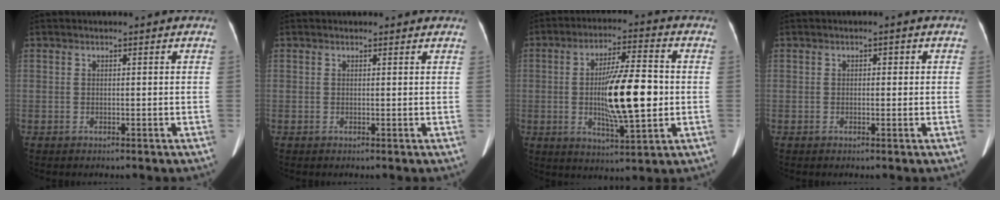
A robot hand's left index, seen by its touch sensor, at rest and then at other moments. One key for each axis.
{"total": 1.4, "fx": 1.2, "fy": 0.6, "fz": 0.3, "tx": -0.006, "ty": 0.005, "tz": 0.010}
{"total": 13.1, "fx": -0.8, "fy": 2.1, "fz": 12.9, "tx": -0.227, "ty": -0.006, "tz": -0.012}
{"total": 1.2, "fx": 0.1, "fy": 0.8, "fz": 0.9, "tx": -0.012, "ty": 0.008, "tz": 0.000}